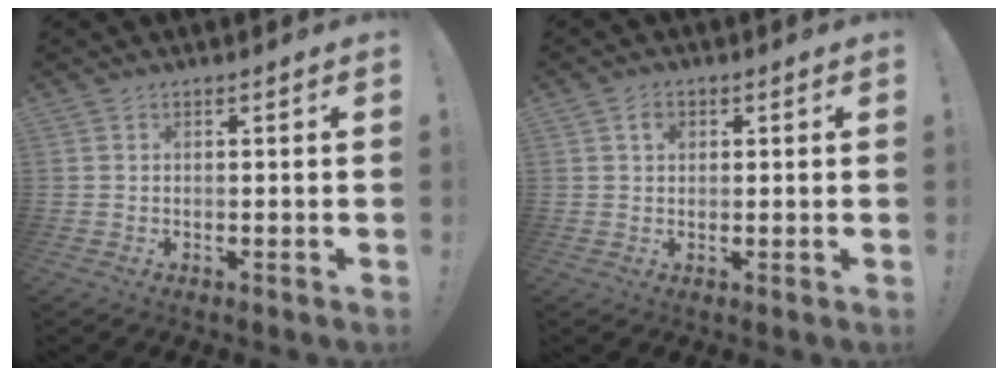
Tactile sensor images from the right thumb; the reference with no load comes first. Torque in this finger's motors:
{"motor_torque": [-0.09, 0.08, -0.05, 0.02, 0.05]}